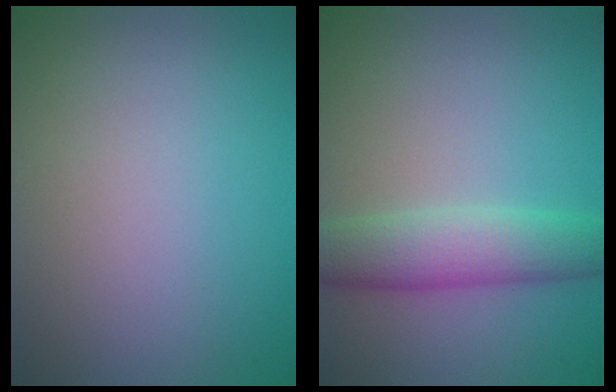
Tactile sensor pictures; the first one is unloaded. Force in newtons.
{"total": 4.8, "press": 4.8, "slide": 0.1}